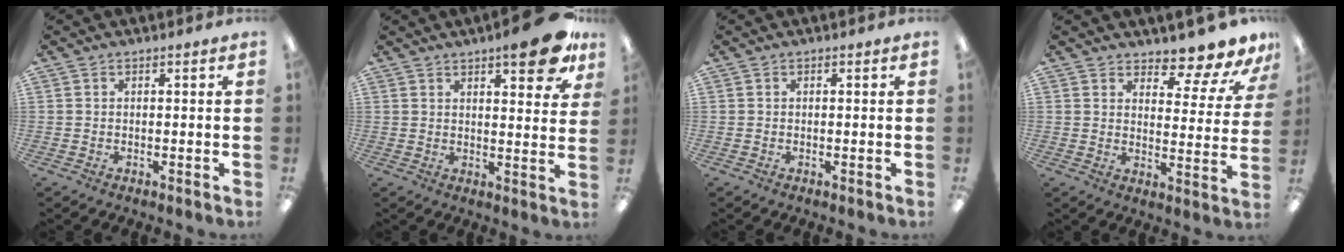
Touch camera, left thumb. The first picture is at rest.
{"total": 11.7, "force": [7.4, 3.4, 8.4], "torque": [-0.095, -0.043, 0.116]}
{"total": 0.0}
{"total": 9.5, "force": [8.5, 2.3, 3.5], "torque": [-0.043, -0.071, 0.149]}